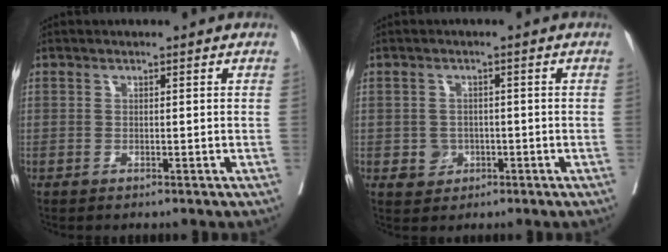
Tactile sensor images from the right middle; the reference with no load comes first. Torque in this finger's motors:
{"motor_torque": [0.24, -0.15, 0.02, 0.01]}